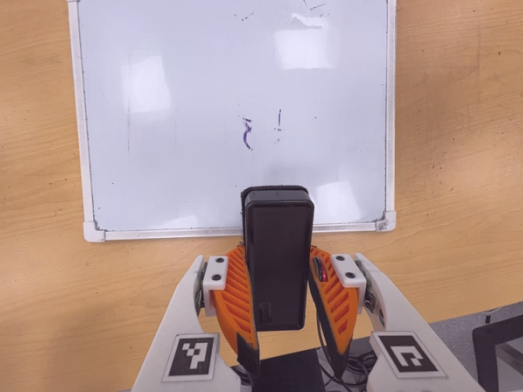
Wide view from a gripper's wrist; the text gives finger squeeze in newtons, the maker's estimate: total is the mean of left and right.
{"total": 6.3, "left": 5.6, "right": 7.0}